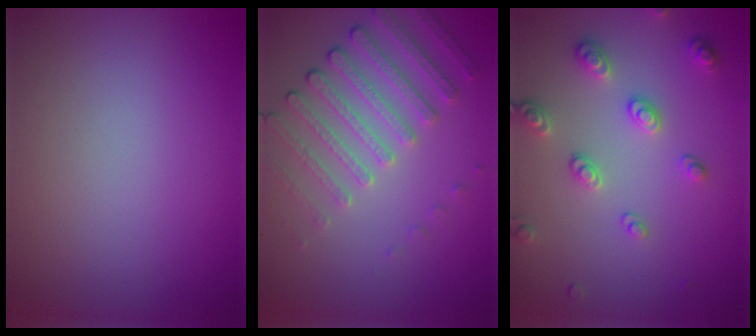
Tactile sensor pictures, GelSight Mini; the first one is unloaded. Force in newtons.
{"total": 4.6, "press": 3.6, "slide": 2.8}
{"total": 2.9, "press": 2.7, "slide": 1.0}